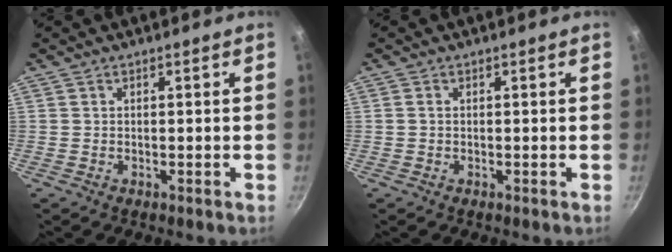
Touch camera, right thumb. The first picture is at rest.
{"total": 0.6, "force": [0.0, 0.4, 0.4], "torque": [-0.008, 0.003, 0.000]}